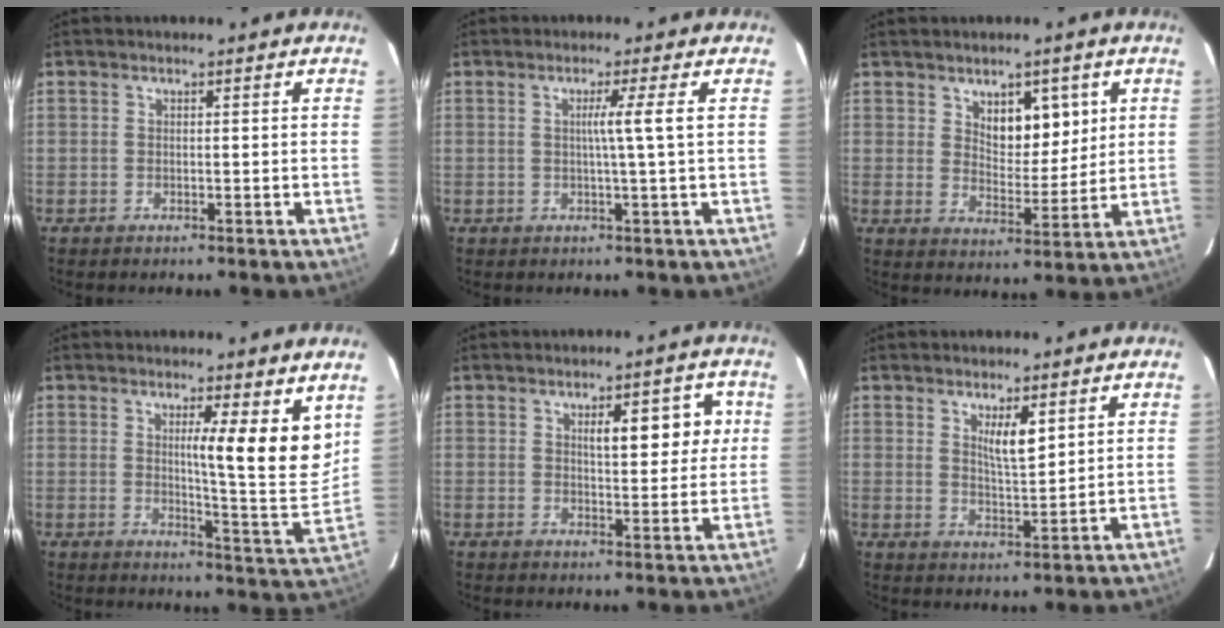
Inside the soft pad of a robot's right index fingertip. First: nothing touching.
{"total": 3.0, "force": [0.4, -1.2, 2.7], "torque": [-0.047, -0.005, 0.009]}
{"total": 7.1, "force": [3.2, 3.5, 5.3], "torque": [-0.078, -0.001, 0.057]}
{"total": 9.6, "force": [4.3, 0.3, 8.6], "torque": [-0.109, -0.017, 0.063]}
{"total": 6.9, "force": [2.2, 2.4, 6.1], "torque": [-0.080, 0.013, 0.032]}
{"total": 4.6, "force": [2.2, 0.9, 3.9], "torque": [-0.071, -0.007, 0.044]}